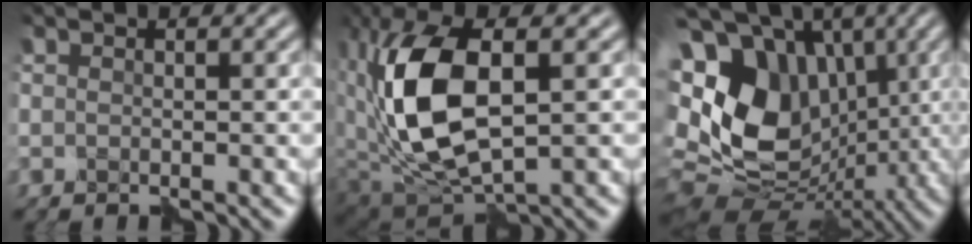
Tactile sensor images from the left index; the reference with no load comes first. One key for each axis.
{"total": 10.9, "fx": 1.2, "fy": 5.9, "fz": 9.1, "tx": -0.198, "ty": 0.002, "tz": 0.029}
{"total": 16.2, "fx": 2.3, "fy": 12.2, "fz": 10.5, "tx": -0.217, "ty": 0.001, "tz": 0.059}